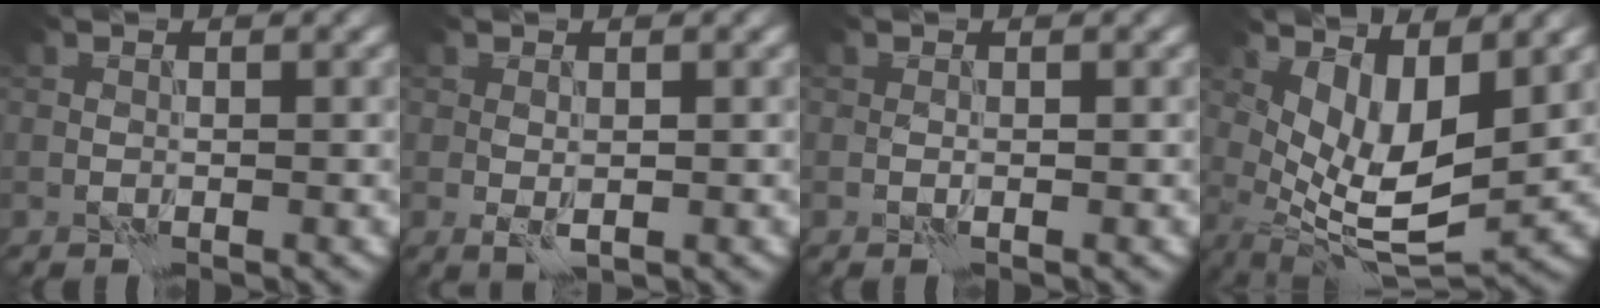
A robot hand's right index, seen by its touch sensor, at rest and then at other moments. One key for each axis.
{"total": 1.4, "fx": -0.2, "fy": 0.7, "fz": 1.2, "tx": -0.026, "ty": -0.005, "tz": 0.002}
{"total": 0.5, "fx": -0.1, "fy": 0.1, "fz": 0.5, "tx": -0.013, "ty": -0.001, "tz": -0.002}
{"total": 7.2, "fx": 1.9, "fy": 3.1, "fz": 6.2, "tx": -0.126, "ty": -0.017, "tz": 0.040}